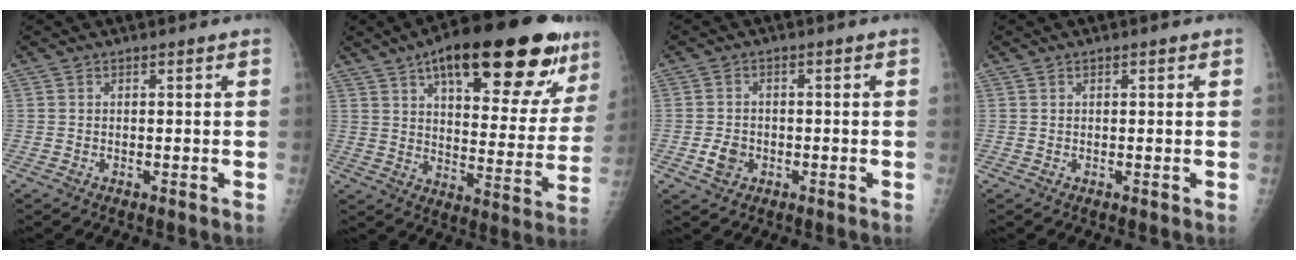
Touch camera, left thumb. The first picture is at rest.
{"total": 29.1, "force": [16.7, 10.2, 21.5], "torque": [-0.276, -0.028, 0.241]}
{"total": 3.5, "force": [-1.1, 2.8, 1.8], "torque": [-0.026, 0.005, -0.018]}
{"total": 0.7, "force": [0.4, 0.2, 0.6], "torque": [-0.009, 0.001, 0.005]}